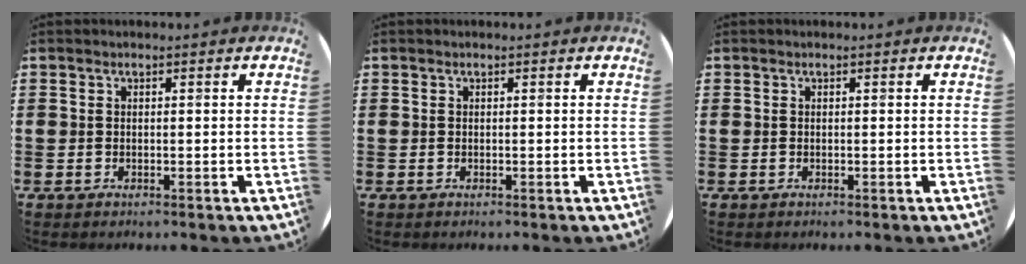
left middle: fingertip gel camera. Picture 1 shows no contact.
{"total": 0.0}
{"total": 0.0}